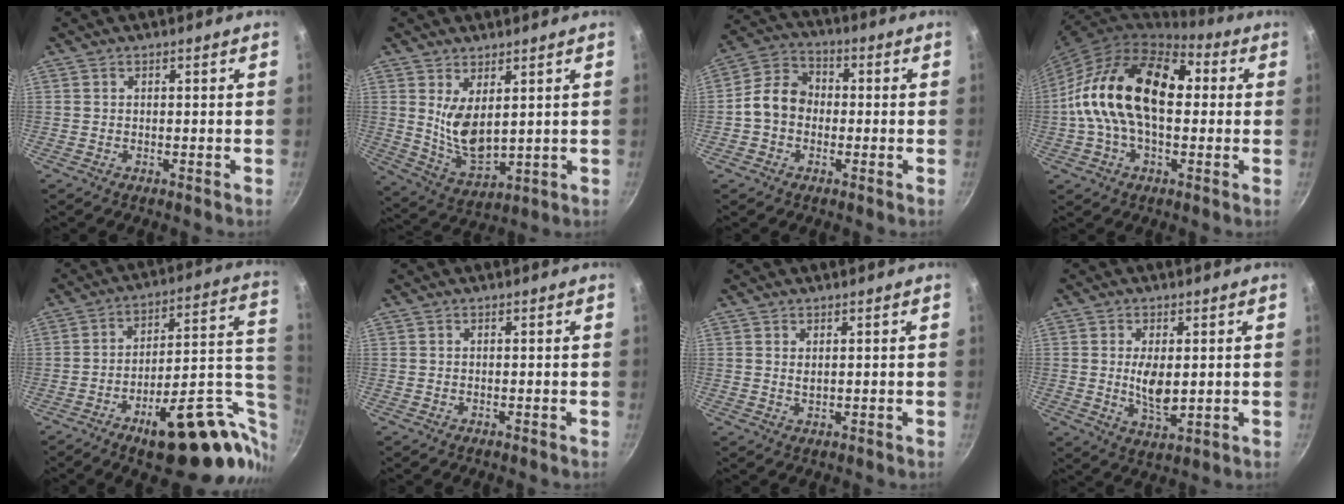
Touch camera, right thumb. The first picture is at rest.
{"total": 9.0, "force": [2.7, 4.5, 7.3], "torque": [-0.117, -0.037, 0.067]}
{"total": 8.6, "force": [-1.0, 7.0, 5.0], "torque": [-0.063, 0.026, -0.039]}
{"total": 21.9, "force": [1.7, 13.3, 17.2], "torque": [-0.278, 0.037, 0.010]}
{"total": 25.1, "force": [-7.9, 10.3, 21.5], "torque": [-0.243, 0.032, -0.102]}
{"total": 0.0}
{"total": 1.5, "force": [0.6, 0.8, 1.1], "torque": [-0.020, -0.004, 0.012]}
{"total": 6.9, "force": [0.6, 3.4, 6.0], "torque": [-0.102, -0.013, 0.017]}